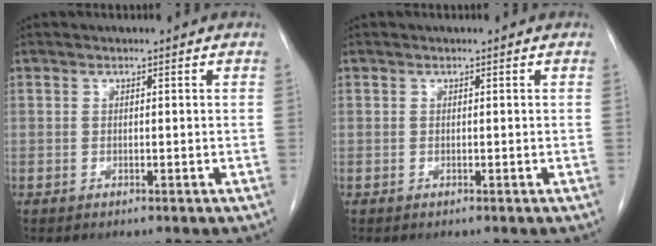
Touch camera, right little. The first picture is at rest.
{"total": 0.0}